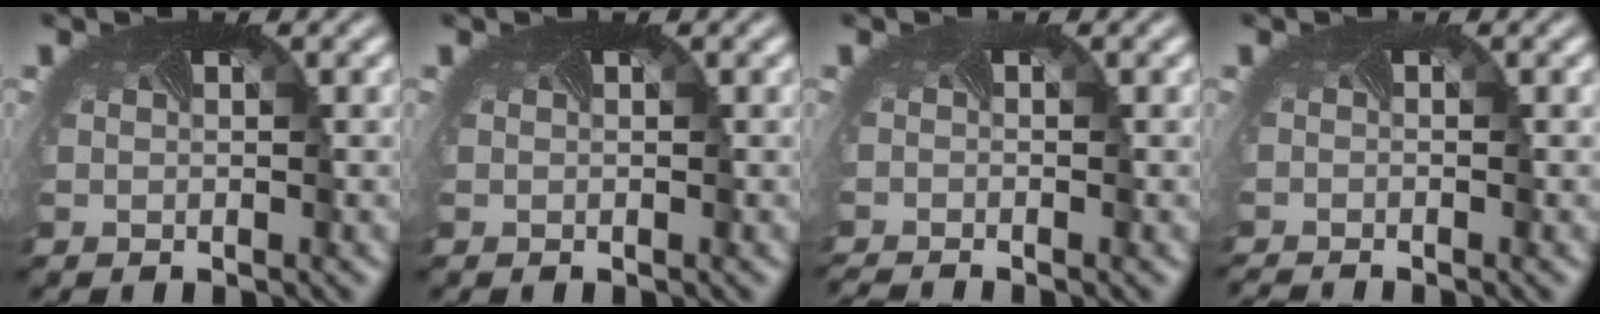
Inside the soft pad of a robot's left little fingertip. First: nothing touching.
{"total": 0.0}
{"total": 1.8, "force": [-1.7, -0.1, 0.7], "torque": [-0.017, -0.014, -0.034]}
{"total": 1.6, "force": [-1.5, -0.2, 0.4], "torque": [-0.010, -0.014, -0.029]}